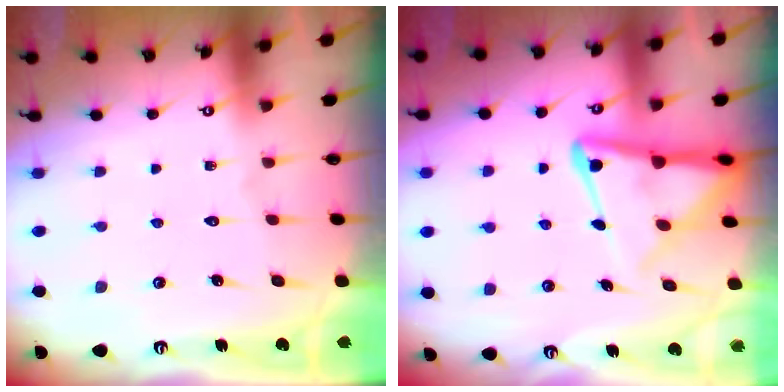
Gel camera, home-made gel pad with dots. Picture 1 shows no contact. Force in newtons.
{"total": 11.1, "press": 11.1, "slide": 1.1}